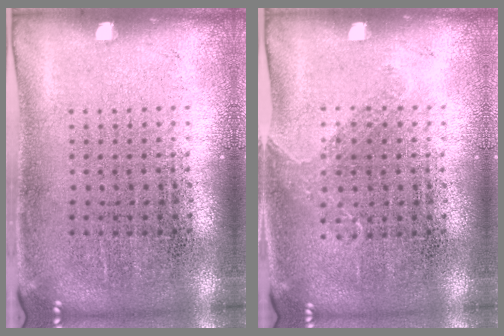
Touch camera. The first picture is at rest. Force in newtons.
{"total": 1.0, "press": 0.8, "slide": 0.6}